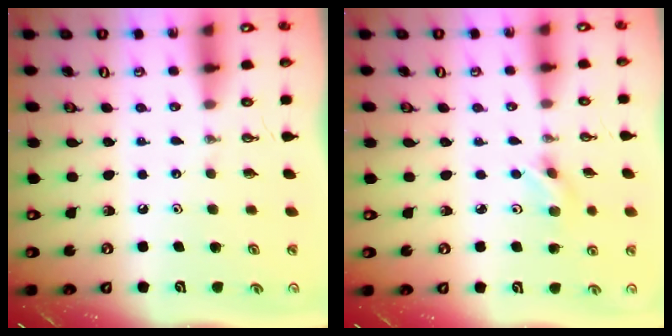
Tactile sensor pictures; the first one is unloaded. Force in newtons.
{"total": 3.5, "press": 3.5, "slide": 0.6}